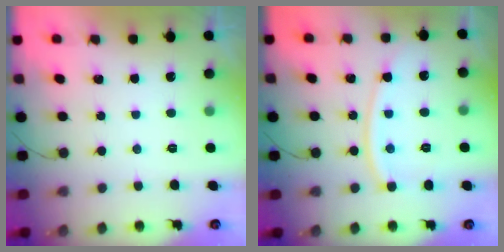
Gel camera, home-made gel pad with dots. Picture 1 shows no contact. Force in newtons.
{"total": 12.0, "press": 11.9, "slide": 1.3}